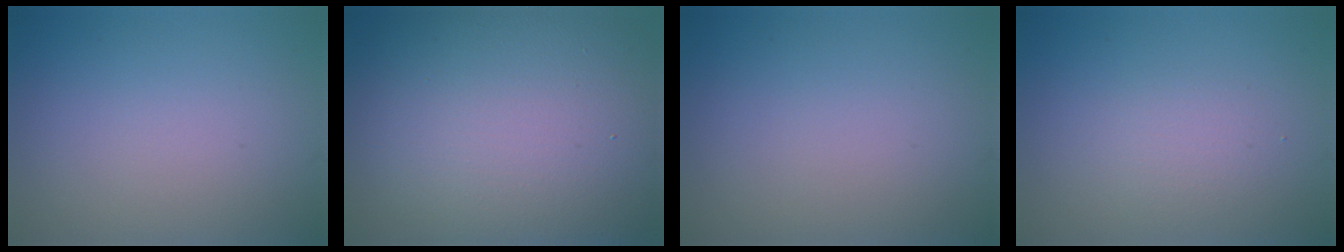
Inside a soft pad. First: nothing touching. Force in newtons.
{"total": 18.4, "press": 18.3, "slide": 1.2}
{"total": 0.0}
{"total": 1.6, "press": 1.6, "slide": 0.1}